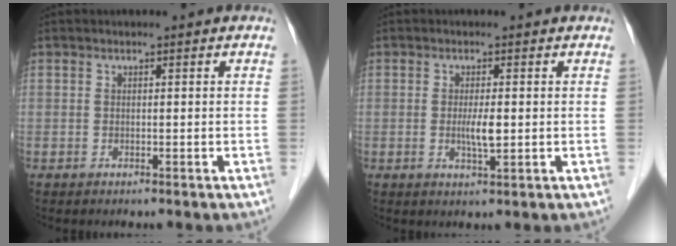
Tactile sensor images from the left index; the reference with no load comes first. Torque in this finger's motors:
{"motor_torque": [0.65, 0.51, 0.18, 0.09]}